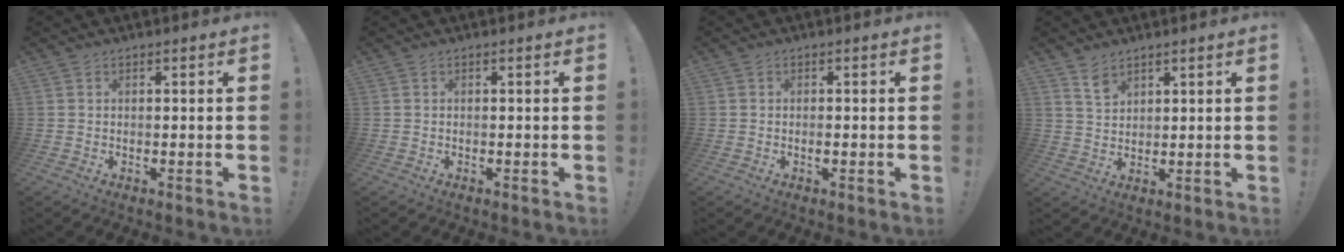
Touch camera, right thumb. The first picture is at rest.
{"total": 0.0}
{"total": 0.9, "force": [-0.4, 0.3, 0.8], "torque": [-0.014, -0.001, -0.006]}
{"total": 5.1, "force": [3.9, 3.0, 1.5], "torque": [-0.018, -0.024, 0.072]}